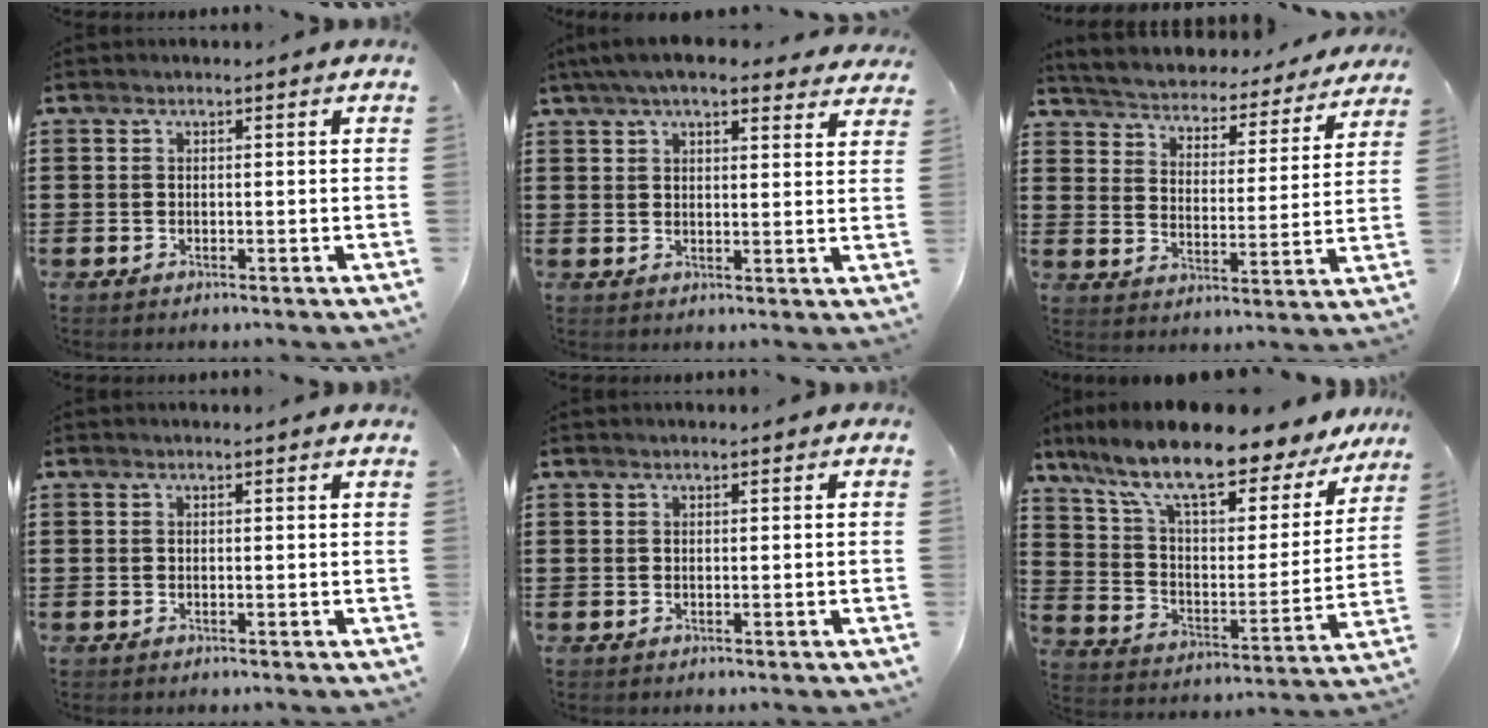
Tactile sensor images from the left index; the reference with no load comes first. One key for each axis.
{"total": 5.2, "fx": 4.1, "fy": 1.3, "fz": 2.8, "tx": -0.065, "ty": 0.000, "tz": 0.076}
{"total": 3.3, "fx": 3.3, "fy": 0.2, "fz": -0.1, "tx": -0.022, "ty": -0.033, "tz": 0.047}
{"total": 0.0}
{"total": 0.0}
{"total": 13.0, "fx": 10.5, "fy": 2.4, "fz": 7.3, "tx": -0.175, "ty": -0.061, "tz": 0.178}